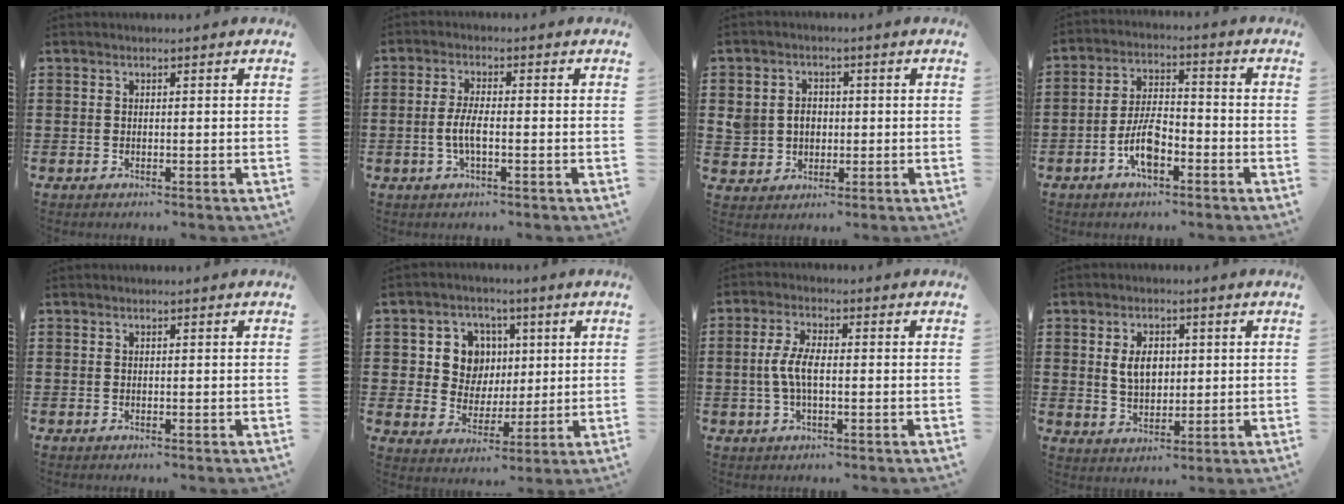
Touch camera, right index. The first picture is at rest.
{"total": 3.8, "force": [-0.9, 1.0, 3.6], "torque": [-0.084, -0.004, -0.024]}
{"total": 4.6, "force": [0.2, 4.4, 1.5], "torque": [-0.053, 0.014, 0.000]}
{"total": 7.2, "force": [-3.1, 3.0, 5.7], "torque": [-0.126, 0.003, -0.064]}
{"total": 0.0}
{"total": 8.3, "force": [2.0, 7.4, 3.1], "torque": [-0.080, 0.016, 0.037]}
{"total": 5.0, "force": [-0.5, 1.8, 4.6], "torque": [-0.112, -0.005, -0.019]}
{"total": 5.0, "force": [0.9, 3.2, 3.7], "torque": [-0.072, 0.010, 0.012]}